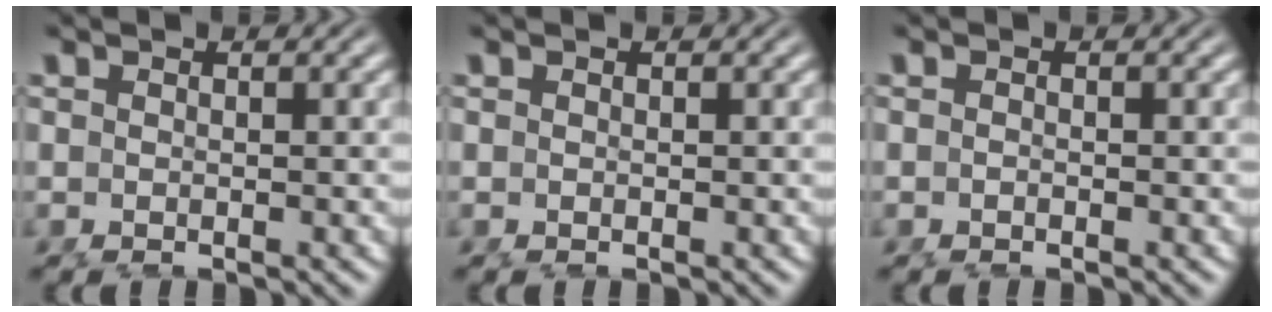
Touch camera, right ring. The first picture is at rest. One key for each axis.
{"total": 0.0}
{"total": 0.6, "fx": -0.4, "fy": 0.3, "fz": 0.2, "tx": -0.010, "ty": -0.001, "tz": -0.012}